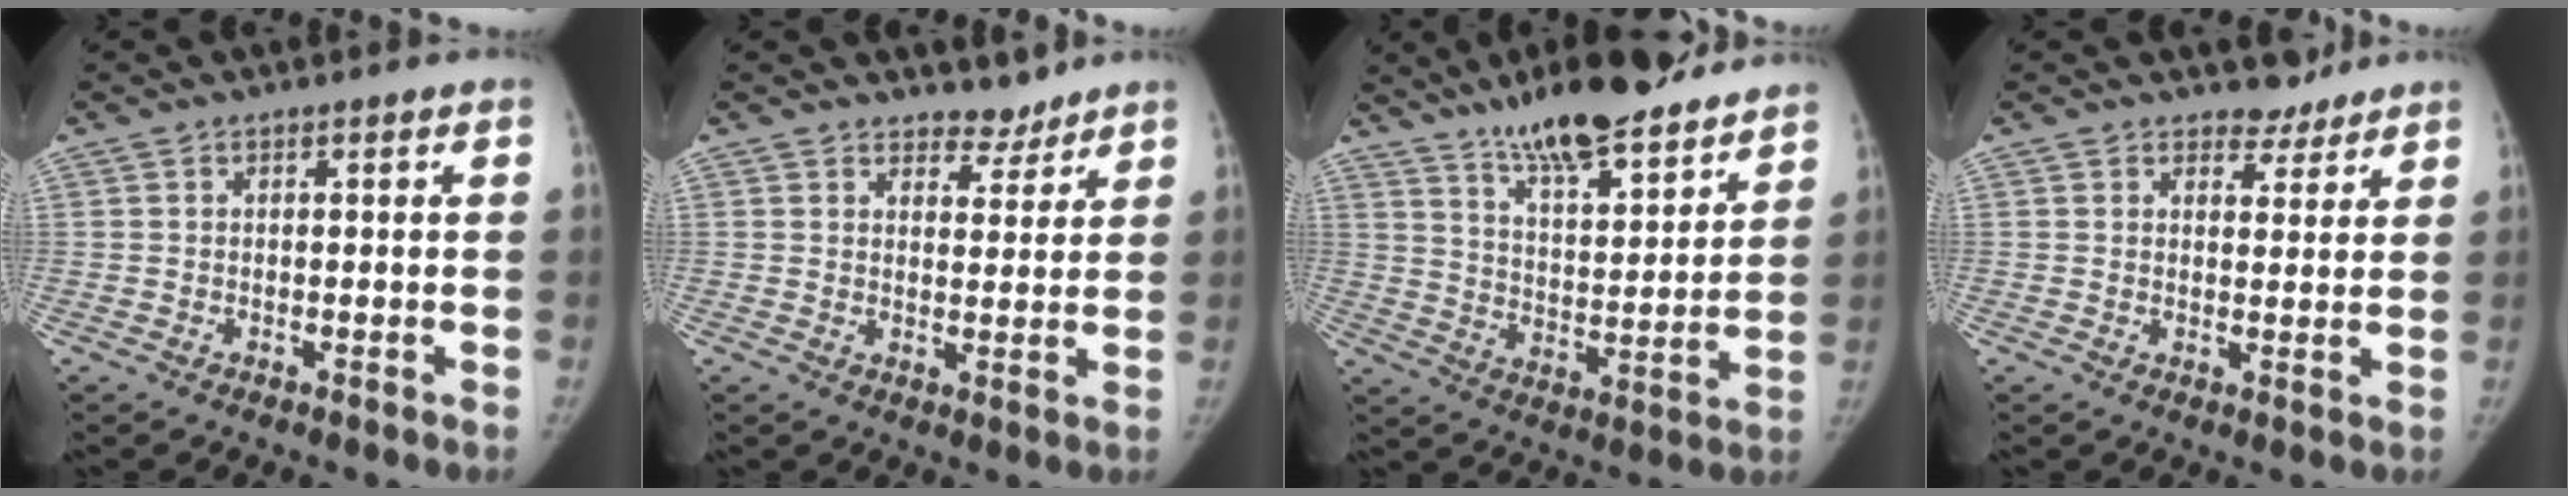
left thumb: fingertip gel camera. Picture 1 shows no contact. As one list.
[{"total": 4.0, "force": [3.6, 1.8, 0.3], "torque": [0.022, -0.028, 0.051]}, {"total": 18.4, "force": [14.4, 4.7, 10.4], "torque": [-0.131, -0.072, 0.236]}, {"total": 3.6, "force": [3.1, 1.8, 0.1], "torque": [0.023, -0.023, 0.039]}]